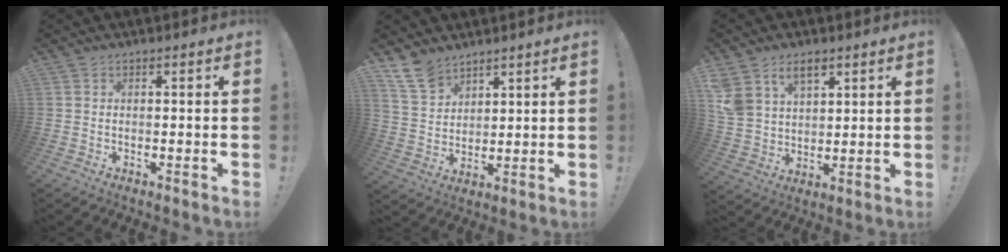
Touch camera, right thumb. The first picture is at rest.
{"total": 10.4, "force": [7.9, 6.0, 3.1], "torque": [-0.067, -0.046, 0.158]}
{"total": 9.9, "force": [5.9, 6.6, 4.3], "torque": [-0.084, -0.025, 0.121]}